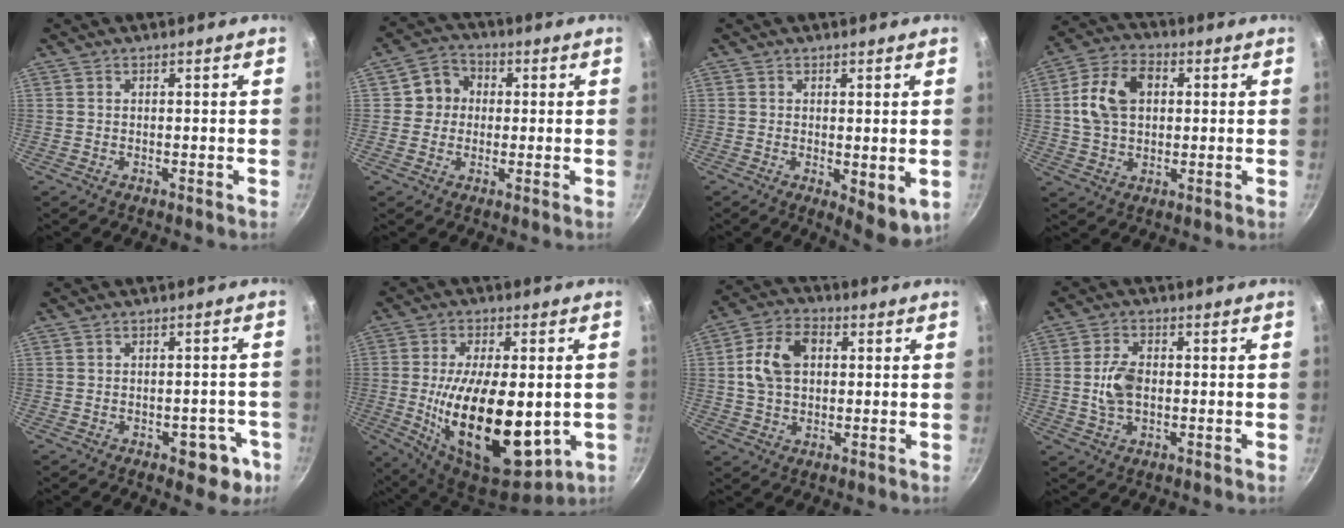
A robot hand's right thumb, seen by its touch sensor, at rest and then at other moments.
{"total": 6.3, "force": [0.6, 5.8, 2.3], "torque": [0.000, 0.012, -0.005]}
{"total": 6.1, "force": [-0.5, 2.6, 5.5], "torque": [-0.068, -0.016, -0.001]}
{"total": 11.7, "force": [1.9, 8.3, 8.1], "torque": [-0.132, 0.014, 0.023]}
{"total": 7.1, "force": [-2.9, 4.1, 4.9], "torque": [-0.023, 0.021, -0.028]}
{"total": 23.2, "force": [-2.6, 11.3, 20.0], "torque": [-0.335, -0.007, -0.028]}
{"total": 10.4, "force": [1.5, 7.4, 7.3], "torque": [-0.117, 0.017, 0.017]}
{"total": 6.6, "force": [-0.2, 4.1, 5.1], "torque": [-0.092, 0.010, -0.006]}